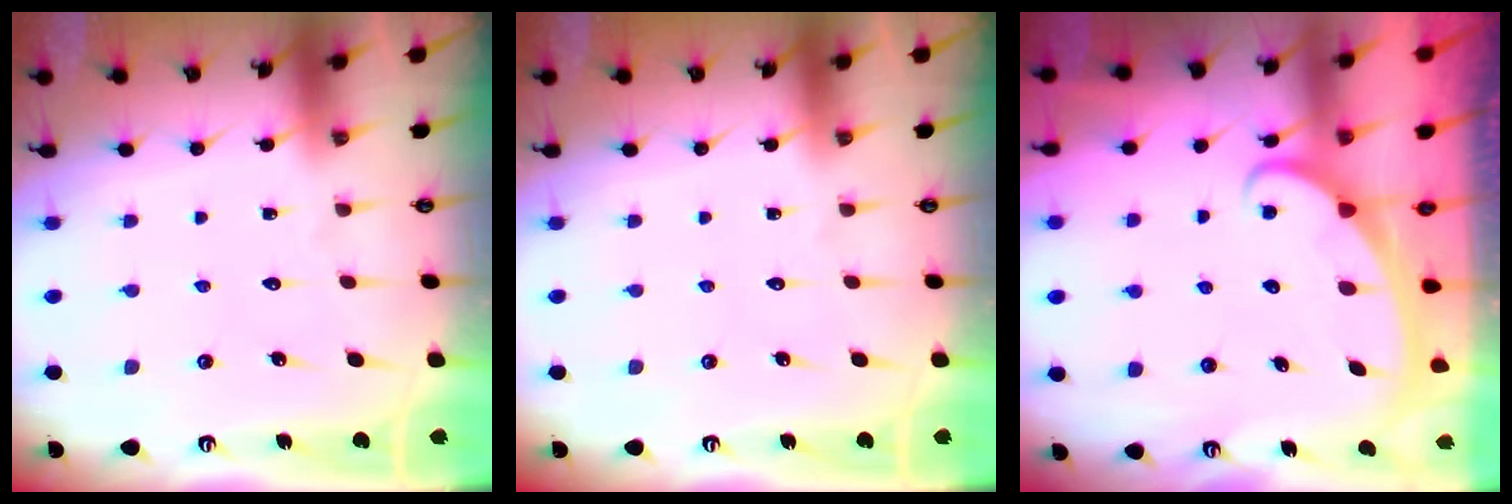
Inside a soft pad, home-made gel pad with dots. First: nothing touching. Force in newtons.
{"total": 0.0}
{"total": 2.5, "press": 2.5, "slide": 0.4}